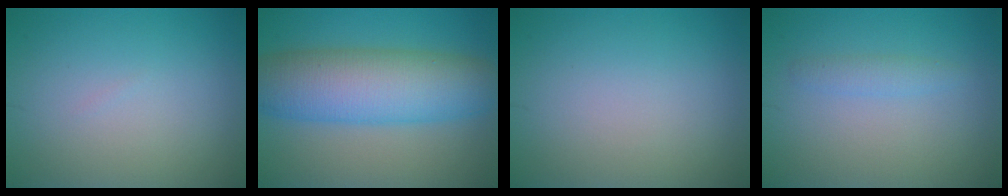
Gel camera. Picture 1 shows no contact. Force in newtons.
{"total": 9.6, "press": 9.6, "slide": 0.4}
{"total": 0.0}
{"total": 1.3, "press": 1.3, "slide": 0.0}